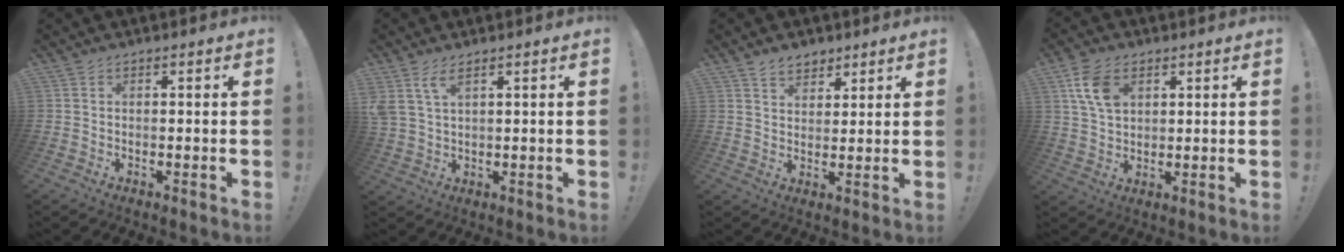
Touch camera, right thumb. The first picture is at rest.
{"total": 4.9, "force": [3.0, 1.7, 3.5], "torque": [-0.067, -0.007, 0.058]}
{"total": 5.6, "force": [4.3, 3.3, 1.3], "torque": [-0.012, -0.025, 0.079]}
{"total": 9.5, "force": [4.0, 6.2, 6.0], "torque": [-0.113, -0.007, 0.076]}